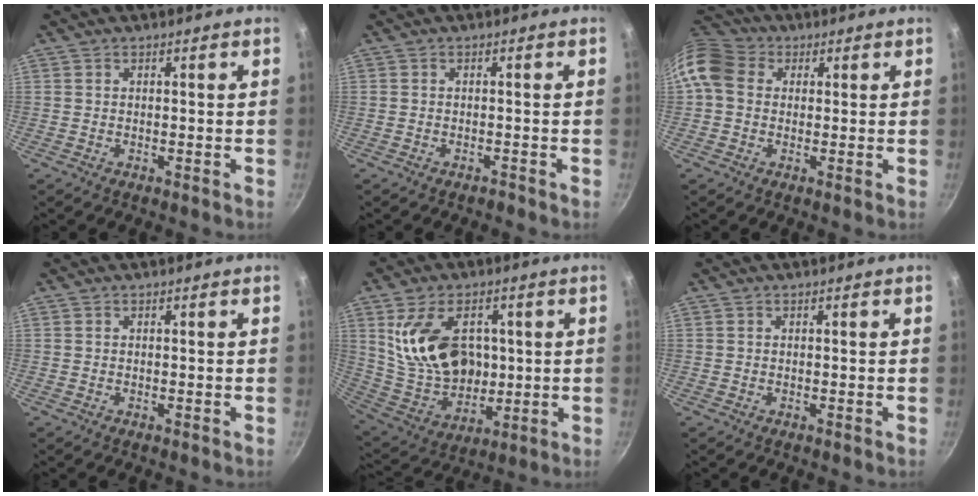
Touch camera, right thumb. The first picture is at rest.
{"total": 0.7, "force": [-0.7, 0.2, 0.1], "torque": [-0.005, 0.010, -0.007]}
{"total": 10.8, "force": [1.7, 8.9, 5.9], "torque": [-0.105, 0.021, 0.013]}
{"total": 0.0}
{"total": 18.3, "force": [3.8, 12.6, 12.8], "torque": [-0.197, -0.019, 0.087]}
{"total": 0.0}